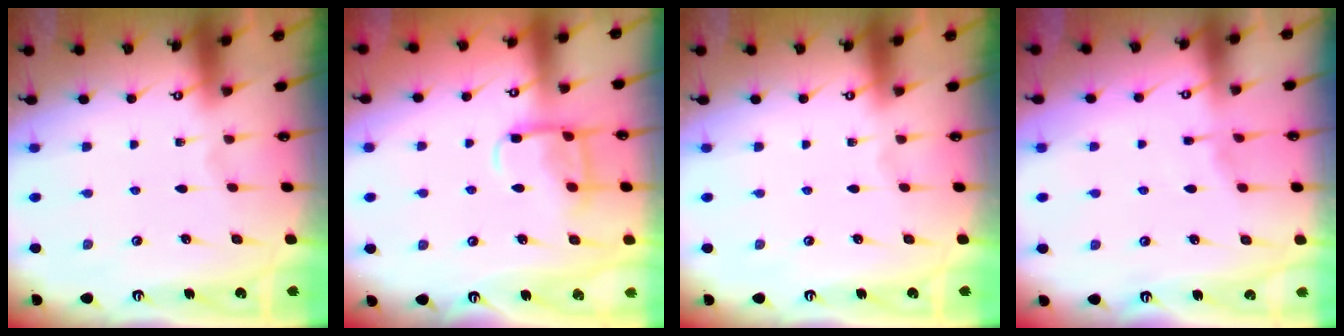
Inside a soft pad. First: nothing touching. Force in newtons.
{"total": 11.0, "press": 10.9, "slide": 1.2}
{"total": 0.0}
{"total": 3.5, "press": 3.5, "slide": 0.5}